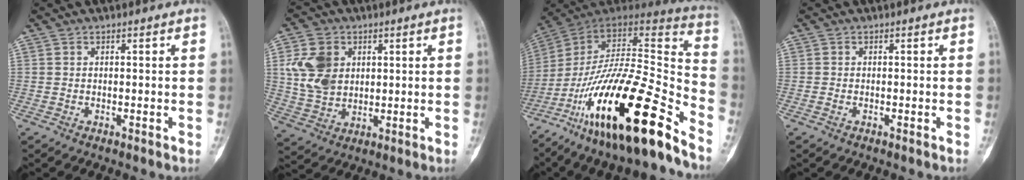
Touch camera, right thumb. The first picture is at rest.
{"total": 10.7, "force": [2.8, 8.2, 6.2], "torque": [-0.101, -0.006, 0.060]}
{"total": 28.8, "force": [-17.7, 6.2, 21.9], "torque": [-0.334, 0.070, -0.295]}
{"total": 0.6, "force": [-0.3, 0.3, 0.4], "torque": [-0.010, 0.000, -0.007]}